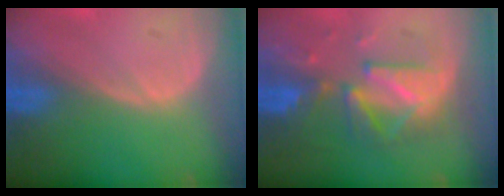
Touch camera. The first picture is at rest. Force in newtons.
{"total": 8.0, "press": 8.0, "slide": 0.6}